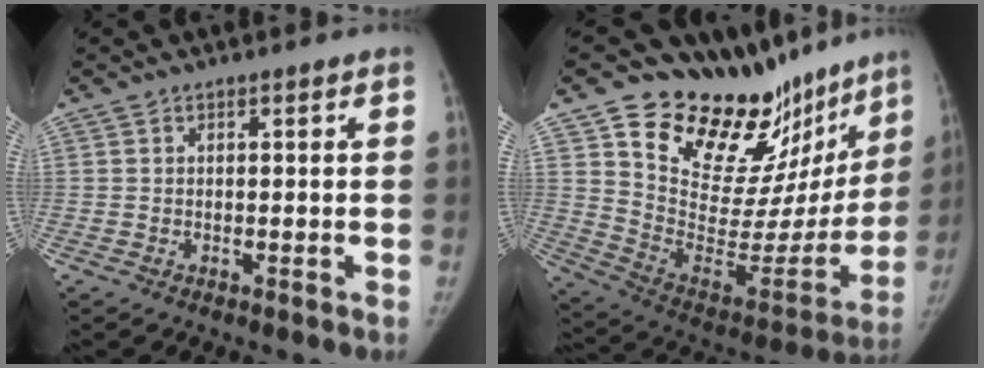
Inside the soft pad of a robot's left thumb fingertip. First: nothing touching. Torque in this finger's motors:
{"motor_torque": [0.43, 0.05, 1.38, -1.39, 0.05]}